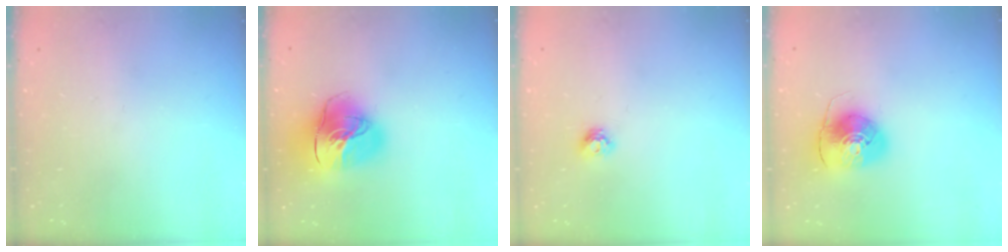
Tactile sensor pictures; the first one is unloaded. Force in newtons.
{"total": 20.8, "press": 20.6, "slide": 2.7}
{"total": 5.6, "press": 5.5, "slide": 0.7}
{"total": 8.6, "press": 8.5, "slide": 1.1}